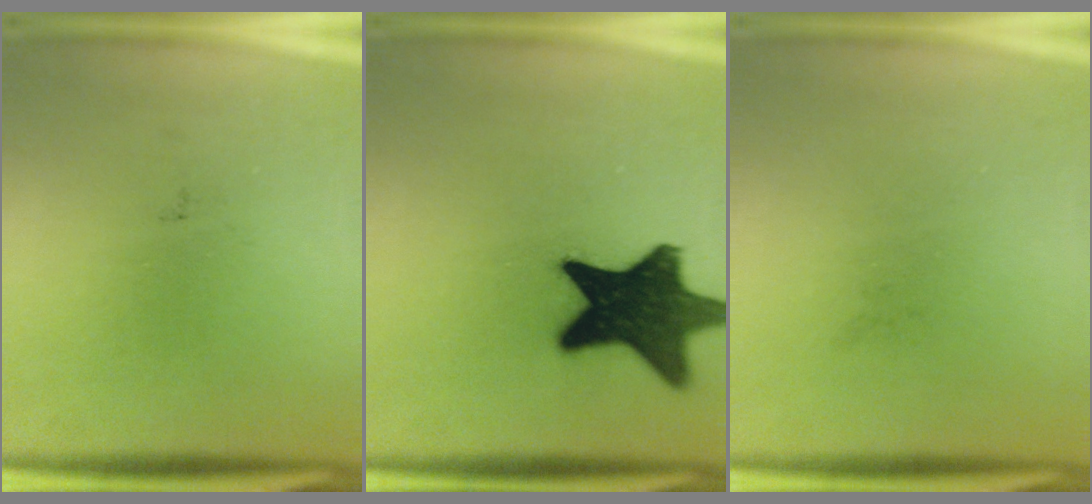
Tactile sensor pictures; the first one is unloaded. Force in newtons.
{"total": 16.8}
{"total": 0.0}